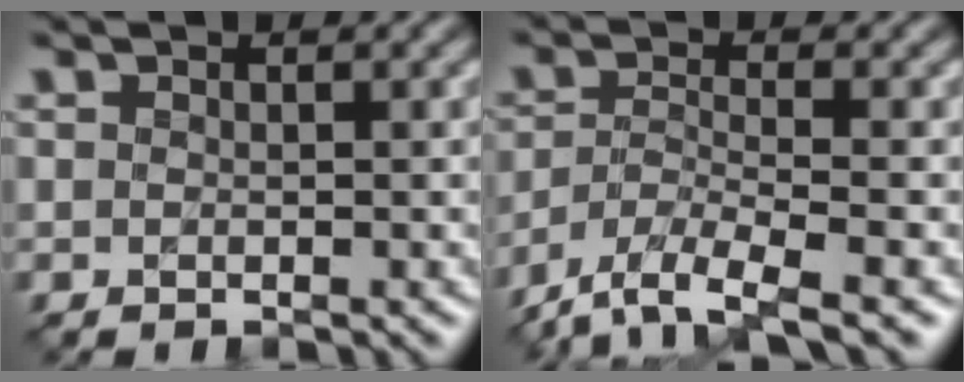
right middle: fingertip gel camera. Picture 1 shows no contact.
{"total": 6.3, "force": [-4.7, 1.5, 3.9], "torque": [-0.083, -0.014, -0.095]}